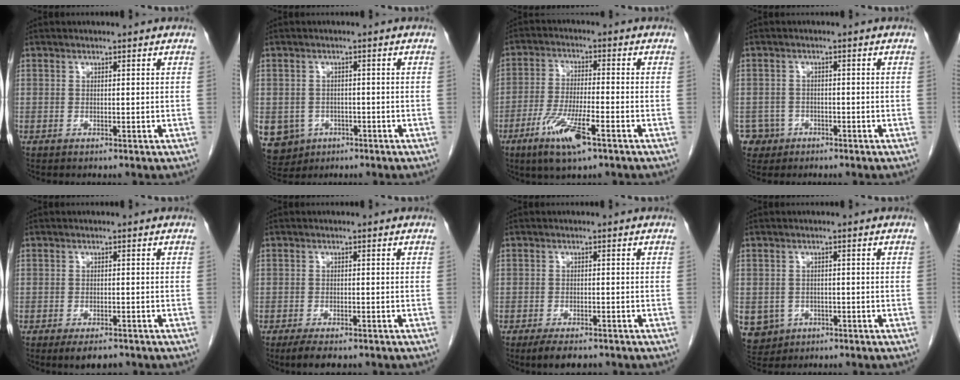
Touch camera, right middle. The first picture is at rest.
{"total": 8.9, "force": [-3.7, 7.8, 2.2], "torque": [-0.067, 0.006, -0.045]}
{"total": 9.1, "force": [-5.0, 1.2, 7.6], "torque": [-0.153, -0.018, -0.090]}
{"total": 3.5, "force": [-1.8, 3.0, -0.4], "torque": [0.009, 0.011, -0.030]}
{"total": 3.7, "force": [-2.8, 1.4, 2.0], "torque": [-0.031, -0.005, -0.037]}
{"total": 4.2, "force": [-3.2, 1.4, 2.3], "torque": [-0.041, -0.009, -0.046]}
{"total": 4.4, "force": [-3.4, 1.6, 2.3], "torque": [-0.039, -0.006, -0.050]}
{"total": 6.9, "force": [-2.5, 6.3, 1.4], "torque": [-0.043, 0.002, -0.031]}